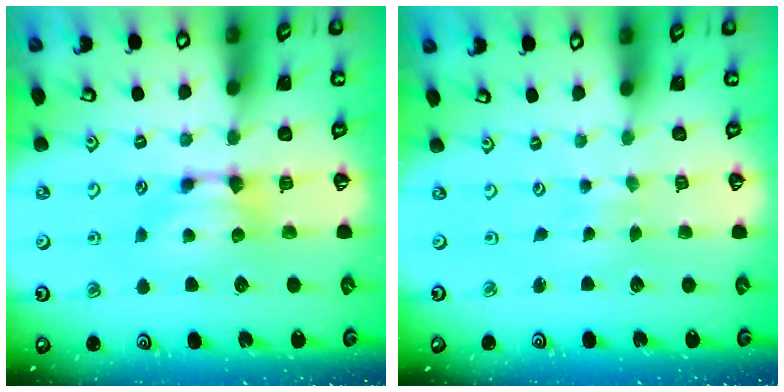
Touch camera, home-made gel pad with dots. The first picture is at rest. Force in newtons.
{"total": 4.8, "press": 4.8, "slide": 0.2}